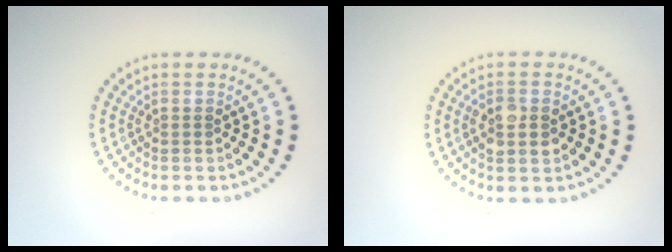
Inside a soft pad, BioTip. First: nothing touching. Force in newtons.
{"total": 2.7, "press": 2.7, "slide": 0.1}